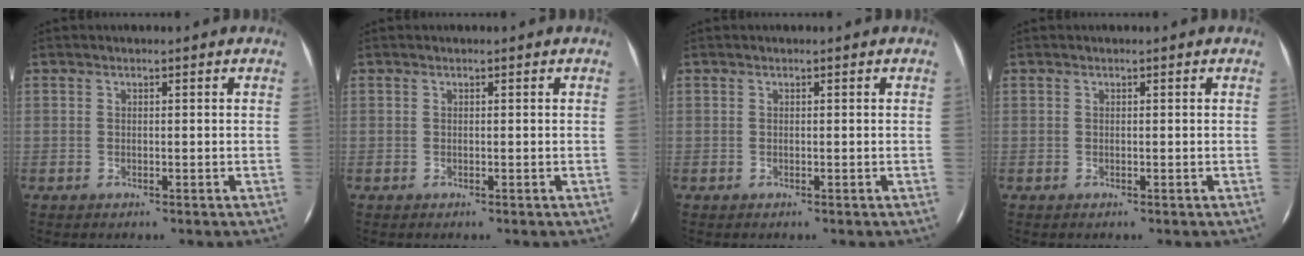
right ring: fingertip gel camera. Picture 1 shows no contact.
{"total": 0.0}
{"total": 0.0}
{"total": 0.0}